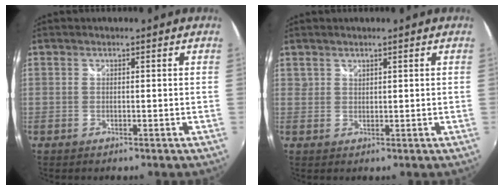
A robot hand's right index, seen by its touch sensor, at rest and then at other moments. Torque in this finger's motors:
{"motor_torque": [-0.07, 0.09, -0.06, 0.01]}